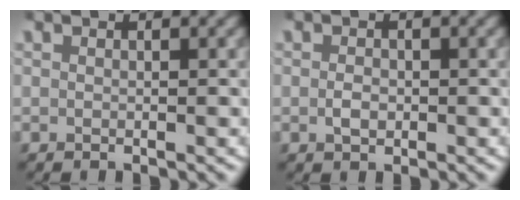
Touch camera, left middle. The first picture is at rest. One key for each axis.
{"total": 1.2, "fx": -0.3, "fy": 0.8, "fz": 0.8, "tx": -0.020, "ty": -0.005, "tz": -0.001}